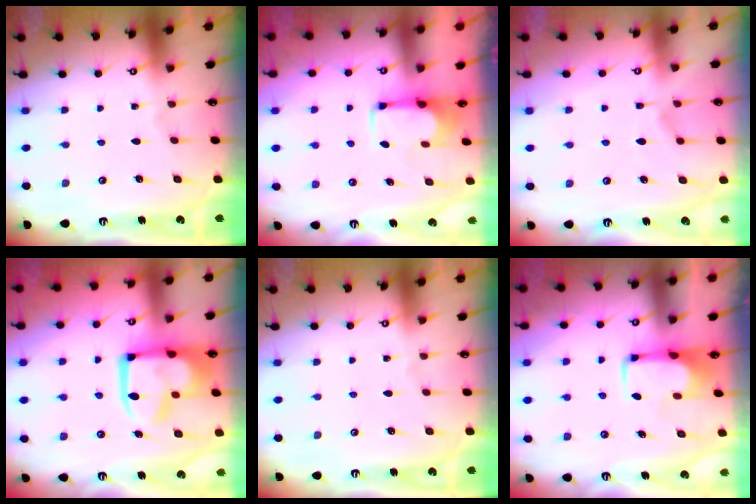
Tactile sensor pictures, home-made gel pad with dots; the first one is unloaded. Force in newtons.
{"total": 1.8, "press": 1.6, "slide": 0.7}
{"total": 2.2, "press": 1.9, "slide": 1.1}
{"total": 10.0, "press": 9.8, "slide": 1.6}
{"total": 0.0}
{"total": 2.1, "press": 2.1, "slide": 0.4}